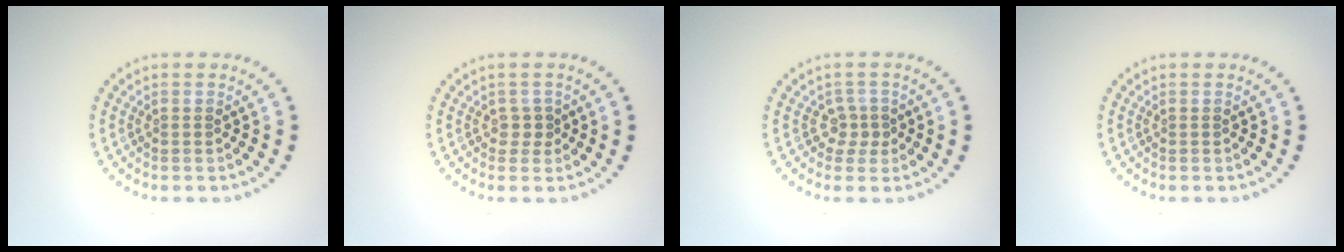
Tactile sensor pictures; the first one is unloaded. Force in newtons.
{"total": 1.1, "press": 0.9, "slide": 0.6}
{"total": 1.7, "press": 1.2, "slide": 1.3}
{"total": 0.0}